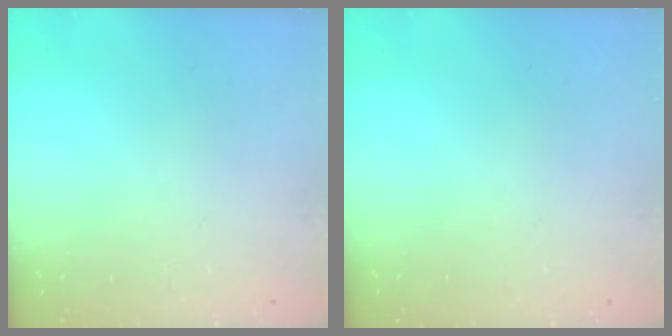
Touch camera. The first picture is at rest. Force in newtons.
{"total": 0.0}